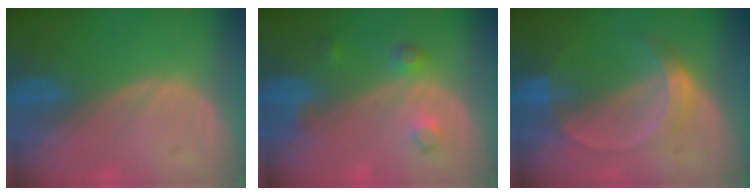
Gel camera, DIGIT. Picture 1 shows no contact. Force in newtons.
{"total": 3.2, "press": 3.1, "slide": 0.8}
{"total": 5.0, "press": 4.5, "slide": 2.2}